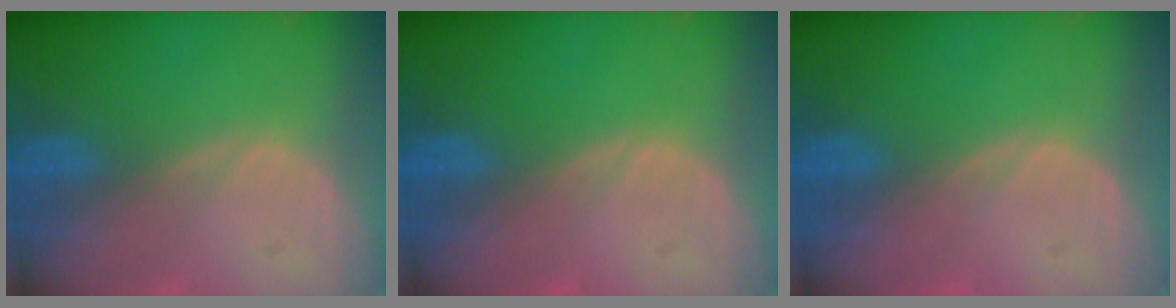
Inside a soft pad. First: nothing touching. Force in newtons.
{"total": 0.0}
{"total": 0.0}